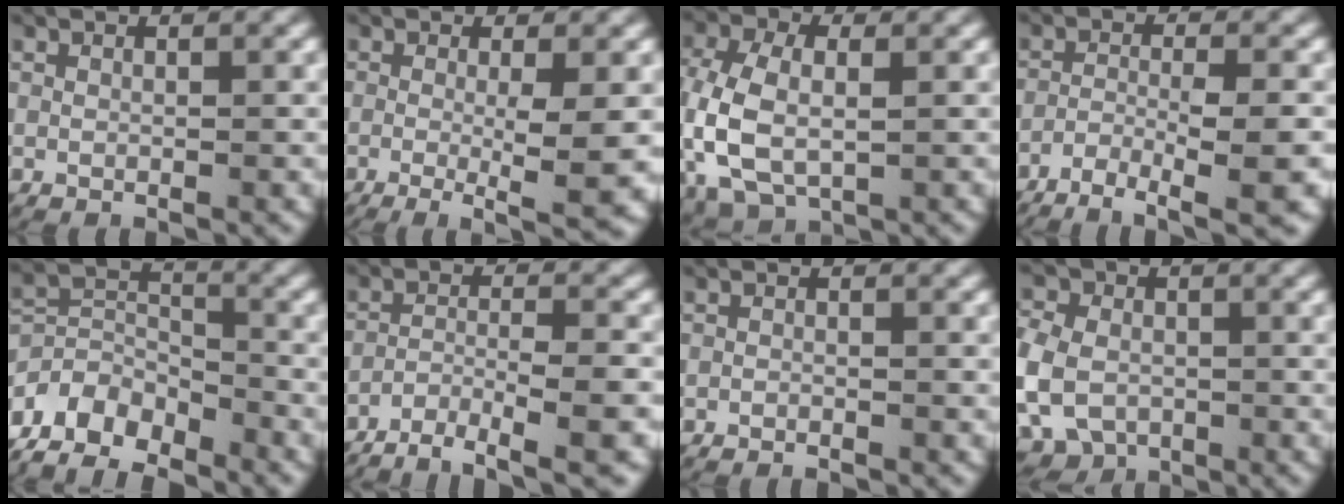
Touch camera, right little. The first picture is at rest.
{"total": 6.7, "force": [-4.1, 1.0, 5.2], "torque": [-0.081, -0.031, -0.053]}
{"total": 6.7, "force": [-0.4, 4.8, 4.6], "torque": [-0.135, -0.017, 0.008]}
{"total": 7.9, "force": [-6.2, 1.6, 4.7], "torque": [-0.071, -0.023, -0.087]}
{"total": 12.9, "force": [-8.0, 8.8, 4.8], "torque": [-0.089, -0.046, -0.128]}
{"total": 8.5, "force": [-7.2, 2.2, 4.0], "torque": [-0.066, -0.024, -0.105]}
{"total": 1.2, "force": [-1.2, 0.2, 0.2], "torque": [-0.005, -0.006, -0.020]}
{"total": 7.1, "force": [-2.2, 5.9, 3.3], "torque": [-0.083, -0.029, -0.028]}